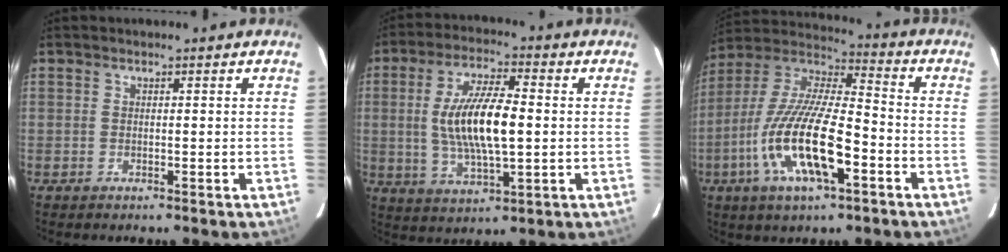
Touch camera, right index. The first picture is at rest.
{"total": 13.0, "force": [0.1, 4.1, 12.4], "torque": [-0.238, 0.001, 0.008]}
{"total": 19.0, "force": [-7.2, 5.6, 16.7], "torque": [-0.336, -0.021, -0.140]}